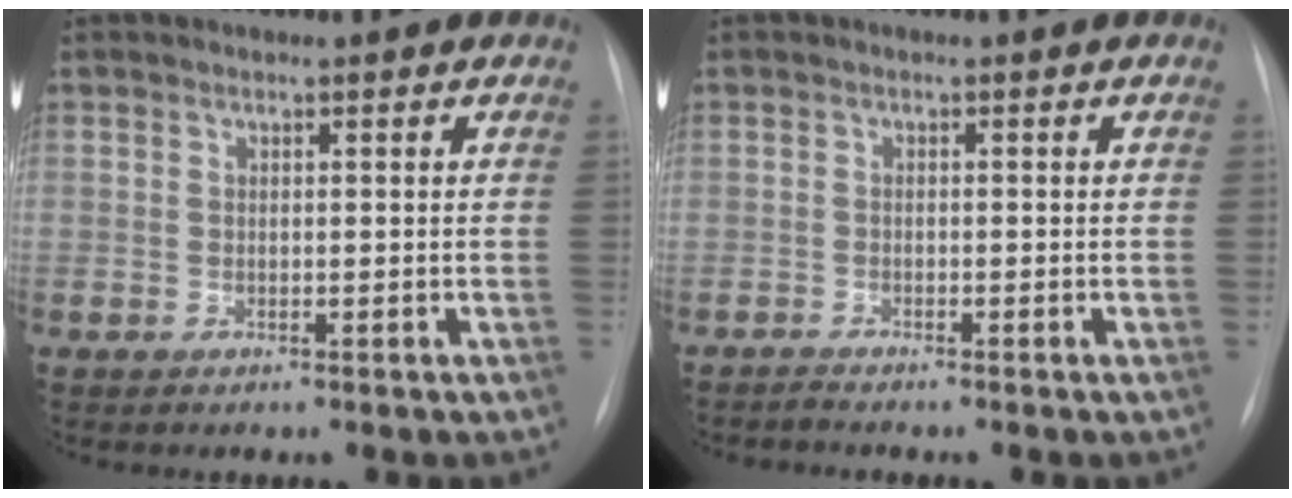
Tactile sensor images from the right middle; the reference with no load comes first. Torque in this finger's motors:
{"motor_torque": [-0.23, -0.08, -0.02, 0.00]}